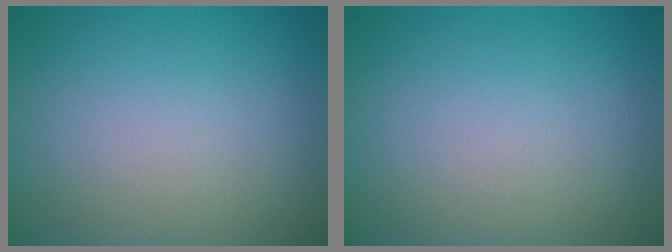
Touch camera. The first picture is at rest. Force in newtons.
{"total": 0.0}